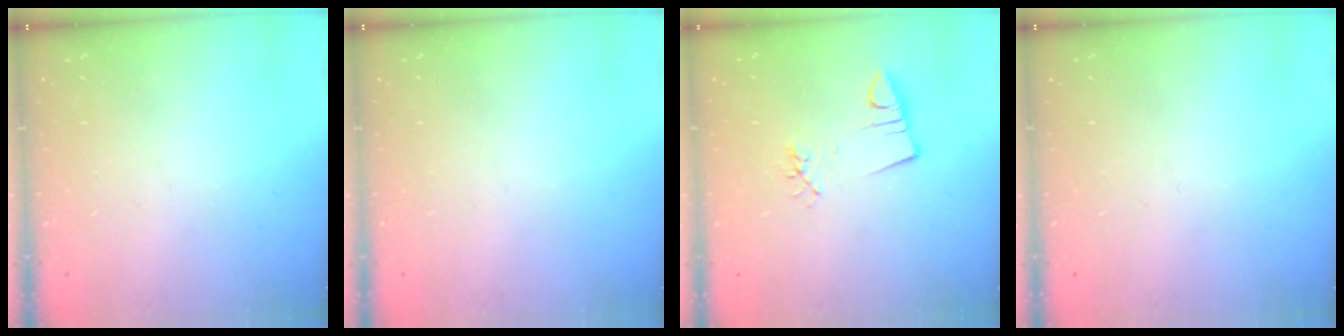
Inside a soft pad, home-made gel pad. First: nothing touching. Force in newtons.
{"total": 0.0}
{"total": 2.5, "press": 0.9, "slide": 2.4}
{"total": 0.0}